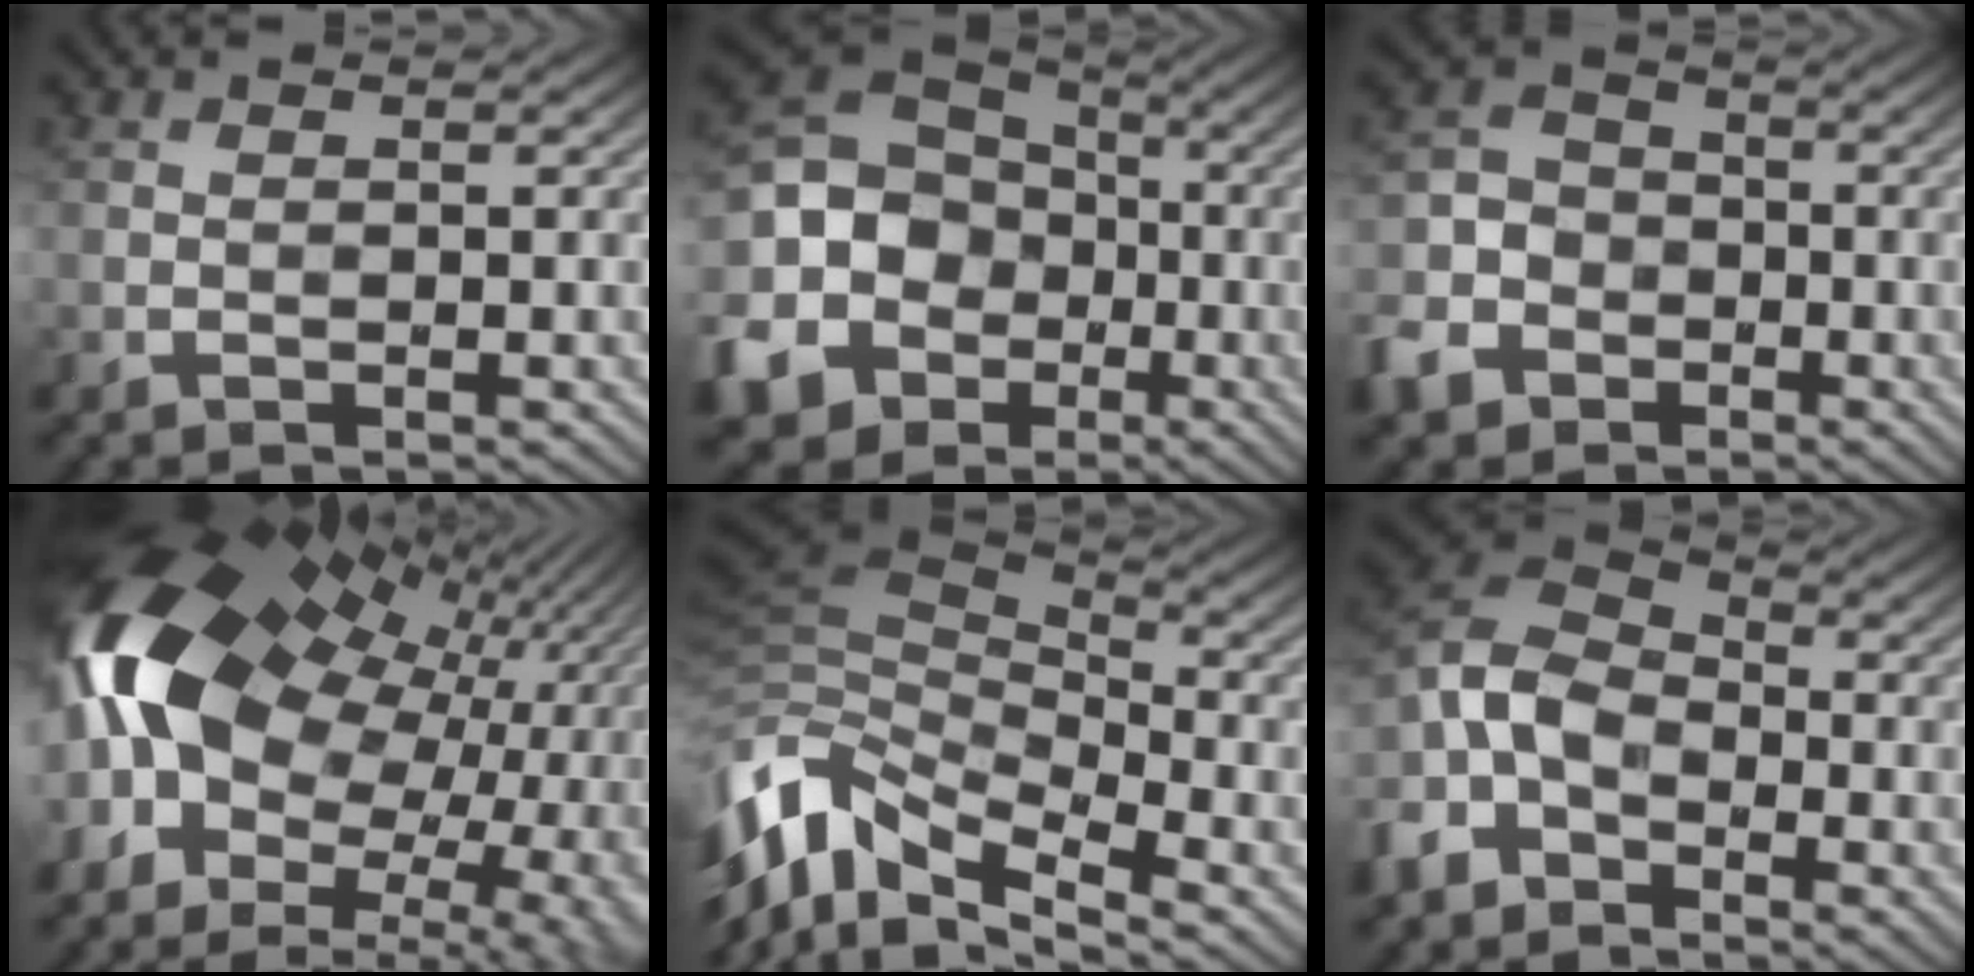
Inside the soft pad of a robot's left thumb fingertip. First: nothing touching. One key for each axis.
{"total": 17.5, "fx": -5.5, "fy": 14.6, "fz": 7.9, "tx": -0.230, "ty": -0.038, "tz": -0.122}
{"total": 7.9, "fx": -4.2, "fy": 5.9, "fz": 3.0, "tx": -0.088, "ty": -0.012, "tz": -0.100}
{"total": 21.0, "fx": -0.7, "fy": 13.4, "fz": 16.2, "tx": -0.296, "ty": -0.031, "tz": 0.002}
{"total": 12.2, "fx": -5.9, "fy": 6.4, "fz": 8.5, "tx": -0.205, "ty": -0.012, "tz": -0.109}
{"total": 9.0, "fx": -5.2, "fy": 5.3, "fz": 5.0, "tx": -0.125, "ty": -0.006, "tz": -0.129}